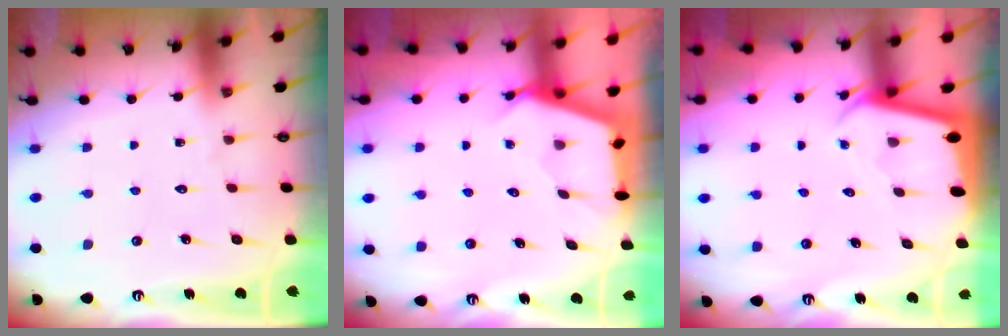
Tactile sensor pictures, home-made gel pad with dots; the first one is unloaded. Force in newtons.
{"total": 2.5, "press": 2.5, "slide": 0.3}
{"total": 2.2, "press": 2.2, "slide": 0.1}